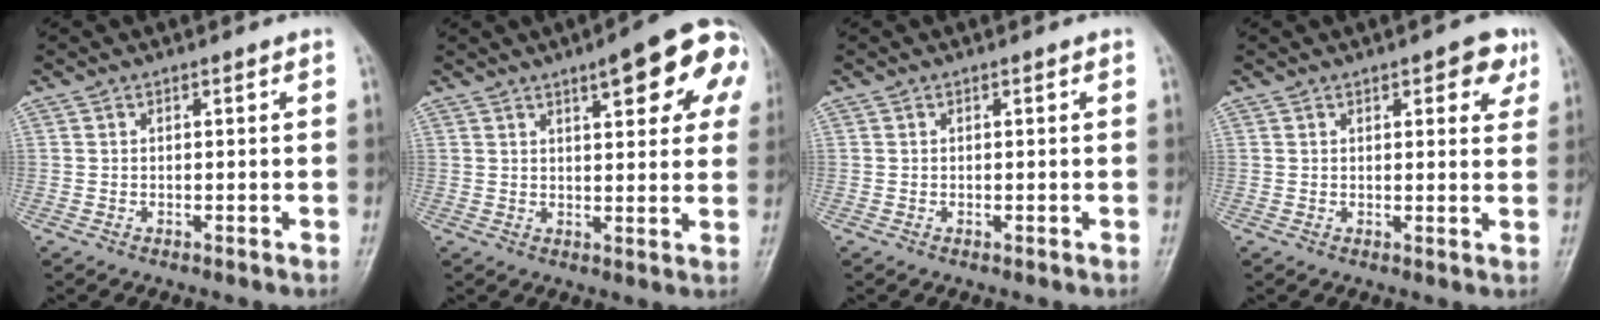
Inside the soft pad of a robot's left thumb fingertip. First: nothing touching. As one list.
[{"total": 14.8, "force": [6.5, 5.0, 12.3], "torque": [-0.121, -0.002, 0.074]}, {"total": 0.5, "force": [0.0, 0.2, 0.5], "torque": [-0.006, 0.007, 0.003]}, {"total": 5.5, "force": [2.8, 2.3, 4.1], "torque": [-0.024, -0.008, 0.027]}]